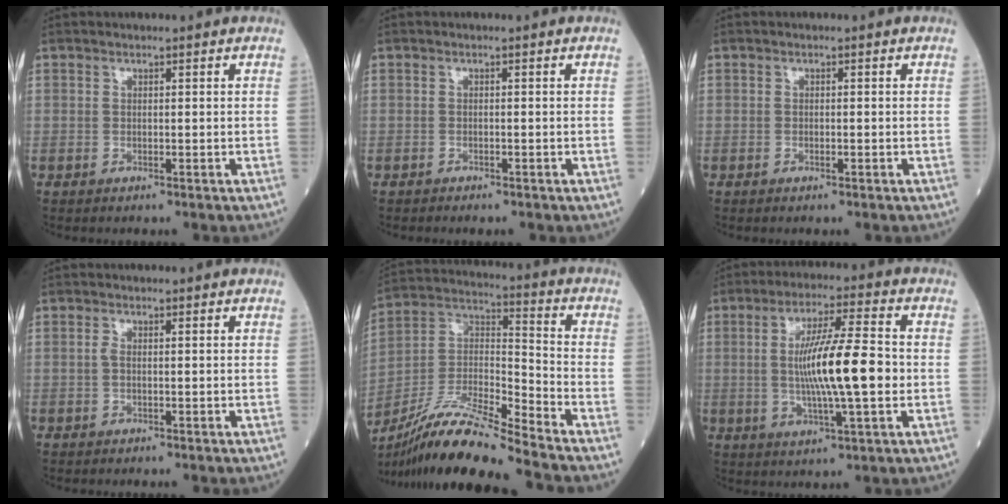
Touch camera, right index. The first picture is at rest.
{"total": 1.6, "force": [-1.3, 0.6, 0.7], "torque": [-0.013, -0.002, -0.015]}
{"total": 0.6, "force": [-0.3, 0.2, 0.4], "torque": [-0.007, -0.001, -0.005]}
{"total": 1.0, "force": [0.0, 0.3, 1.0], "torque": [-0.024, 0.000, -0.001]}
{"total": 16.5, "force": [-13.9, -0.1, 8.8], "torque": [-0.174, 0.004, -0.257]}
{"total": 12.3, "force": [-0.5, 0.9, 12.2], "torque": [-0.220, 0.001, -0.011]}